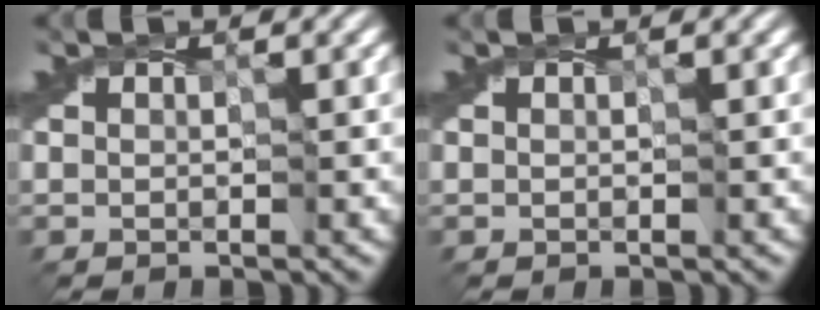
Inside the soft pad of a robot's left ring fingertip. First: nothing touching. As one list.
[{"total": 0.0}]